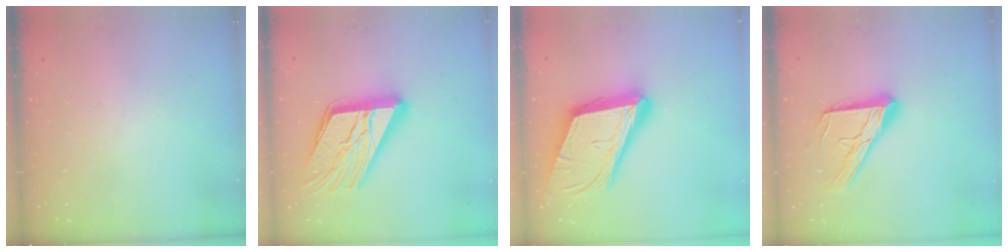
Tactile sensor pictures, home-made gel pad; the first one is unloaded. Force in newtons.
{"total": 22.9, "press": 22.8, "slide": 2.3}
{"total": 24.2, "press": 23.8, "slide": 4.4}
{"total": 15.7, "press": 15.7, "slide": 1.5}